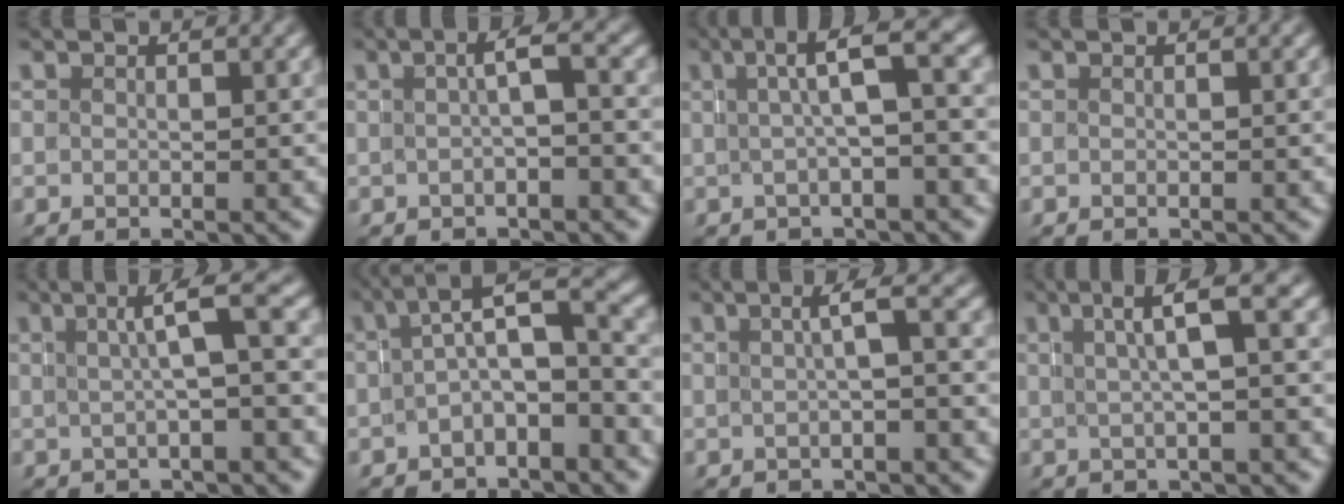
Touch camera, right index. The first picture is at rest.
{"total": 1.9, "force": [-0.1, 0.0, 1.9], "torque": [-0.020, 0.005, 0.000]}
{"total": 3.6, "force": [0.7, 0.2, 3.5], "torque": [-0.039, 0.017, 0.009]}
{"total": 0.0}
{"total": 3.0, "force": [0.4, -0.7, 2.9], "torque": [-0.032, 0.014, 0.008]}
{"total": 5.0, "force": [-0.9, 2.4, 4.3], "torque": [-0.060, -0.014, -0.010]}
{"total": 1.9, "force": [0.0, -0.4, 1.9], "torque": [-0.022, 0.006, 0.003]}
{"total": 3.6, "force": [1.3, -0.3, 3.3], "torque": [-0.039, 0.021, 0.019]}